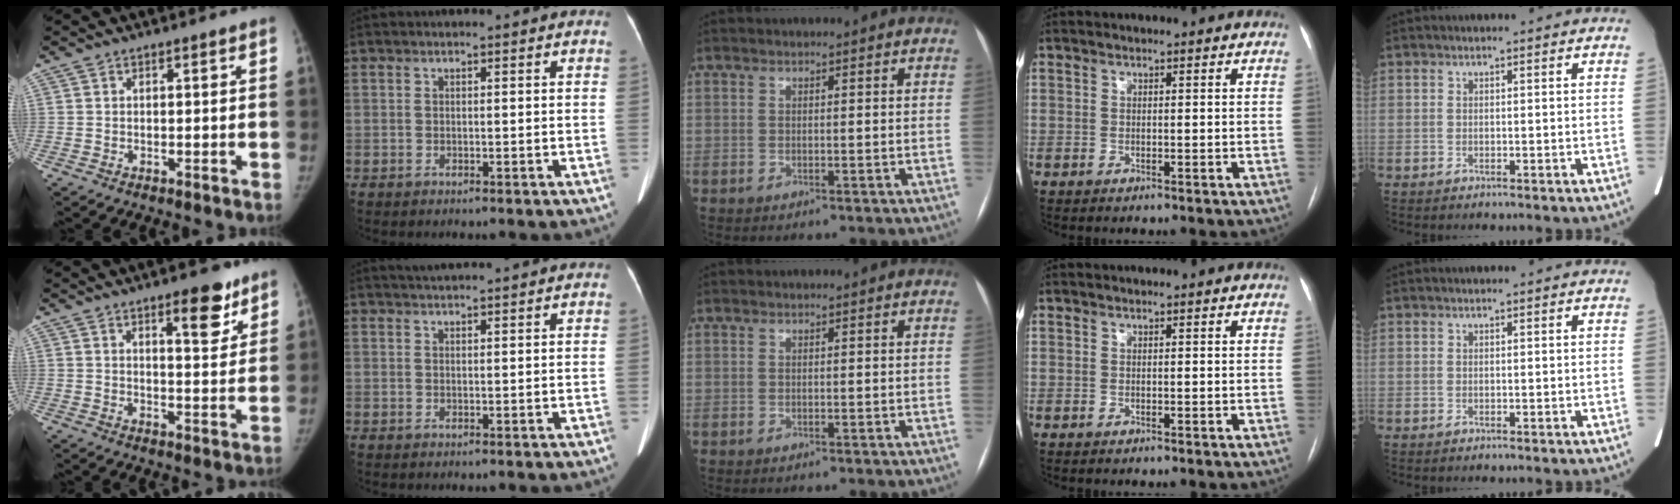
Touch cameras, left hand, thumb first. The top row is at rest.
{"thumb": {"total": 7.9, "force": [5.0, 2.7, 5.5], "torque": [-0.054, -0.032, 0.070]}, "index": {"total": 4.9, "force": [4.5, -0.4, 1.8], "torque": [-0.024, 0.030, 0.062]}}